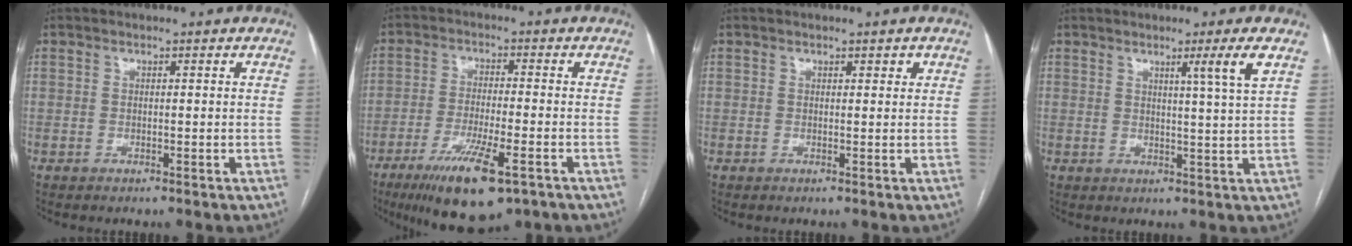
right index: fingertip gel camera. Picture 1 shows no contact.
{"total": 12.2, "force": [-7.1, 2.3, 9.6], "torque": [-0.168, -0.027, -0.112]}
{"total": 1.0, "force": [0.6, 0.5, 0.6], "torque": [-0.005, 0.003, 0.007]}
{"total": 4.2, "force": [2.1, -1.5, 3.3], "torque": [-0.053, -0.014, 0.039]}